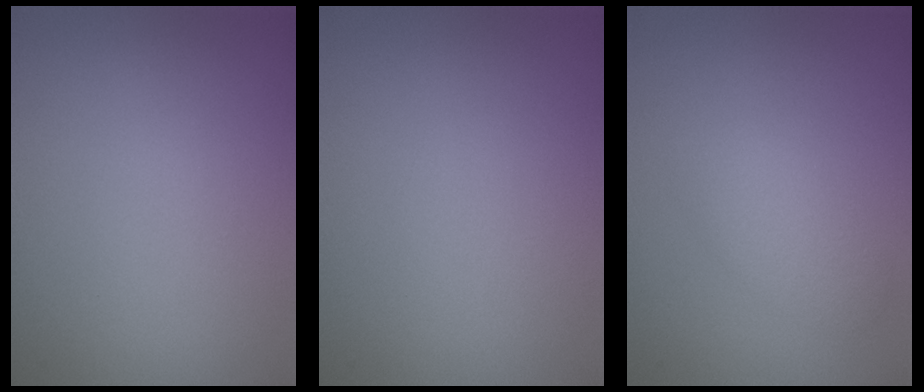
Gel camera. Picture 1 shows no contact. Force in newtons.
{"total": 0.0}
{"total": 2.1, "press": 2.1, "slide": 0.1}